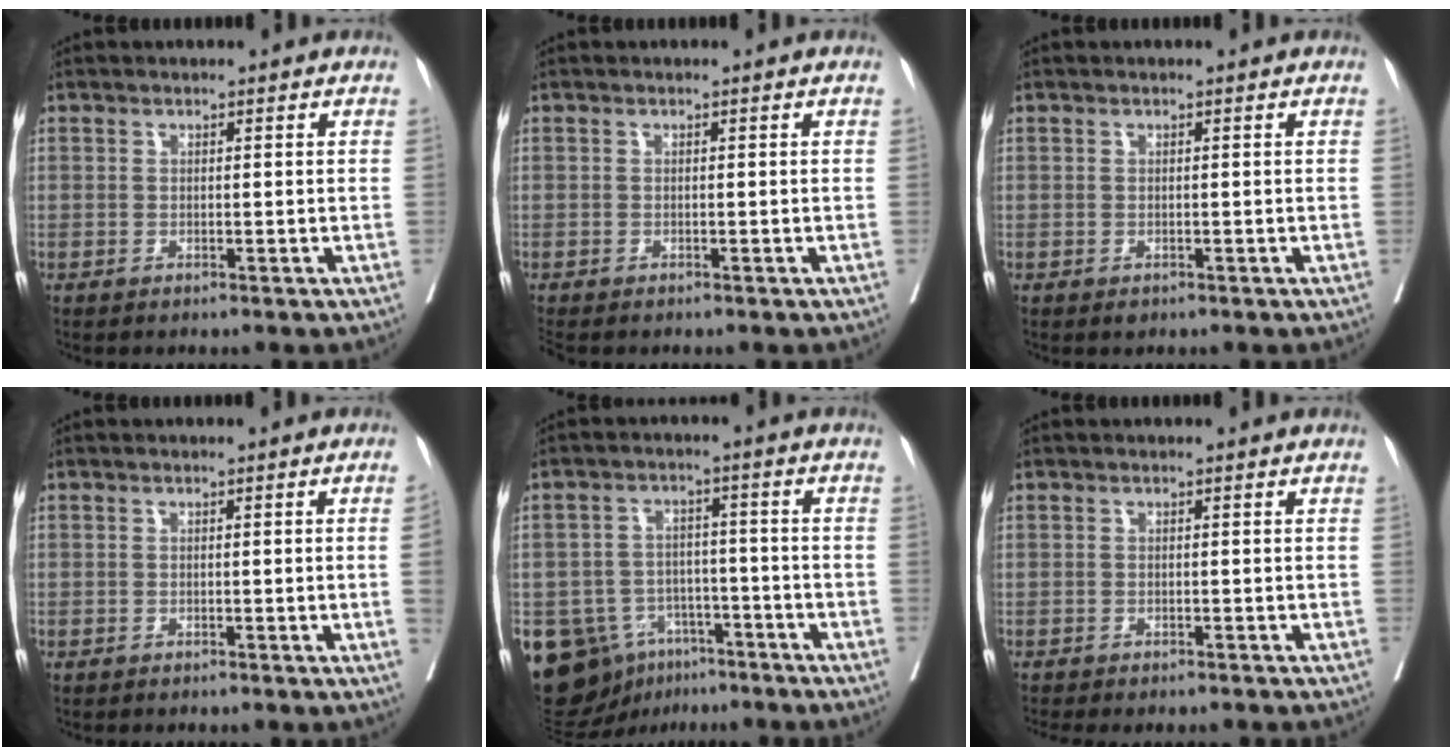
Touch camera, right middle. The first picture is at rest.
{"total": 1.6, "force": [-1.4, 0.4, 0.5], "torque": [-0.012, -0.005, -0.025]}
{"total": 0.6, "force": [-0.3, 0.5, 0.3], "torque": [-0.003, 0.002, -0.001]}
{"total": 1.3, "force": [-0.3, -0.3, 1.3], "torque": [-0.015, 0.002, -0.005]}
{"total": 13.9, "force": [-7.8, 10.3, 5.2], "torque": [-0.106, 0.027, -0.112]}
{"total": 4.4, "force": [-3.9, 0.8, 1.7], "torque": [-0.017, -0.001, -0.053]}